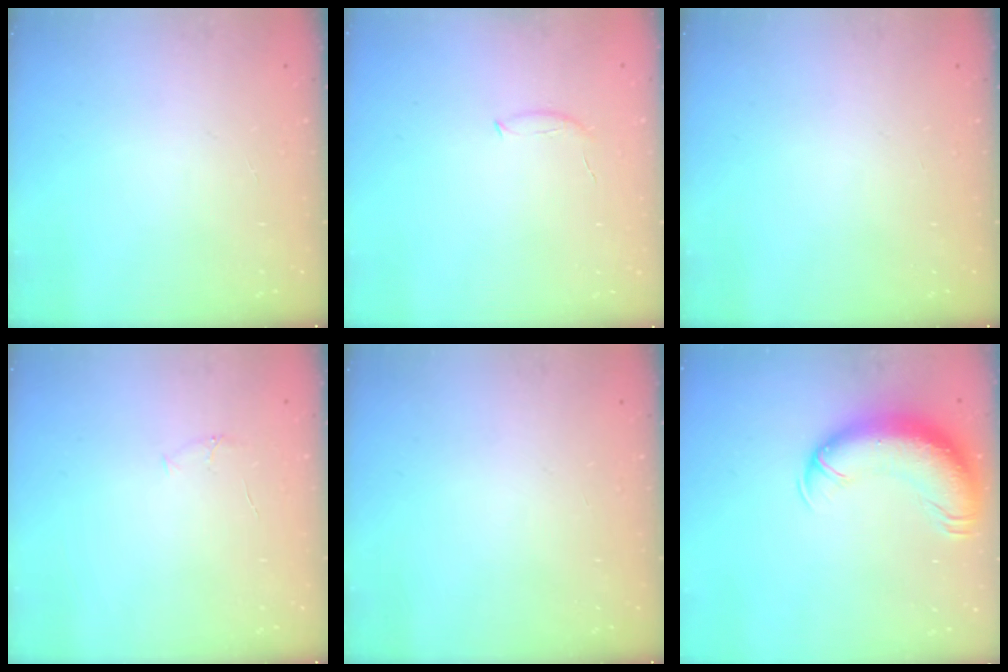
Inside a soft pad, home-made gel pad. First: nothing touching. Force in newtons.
{"total": 5.8, "press": 5.7, "slide": 1.4}
{"total": 0.0}
{"total": 3.8, "press": 3.6, "slide": 1.1}
{"total": 0.0}
{"total": 14.7, "press": 14.2, "slide": 3.6}